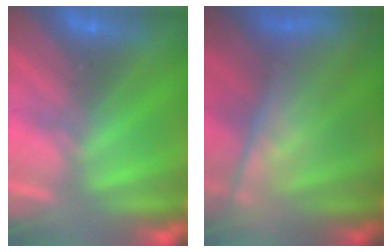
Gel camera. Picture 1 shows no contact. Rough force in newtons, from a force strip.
{"total": 6.8}